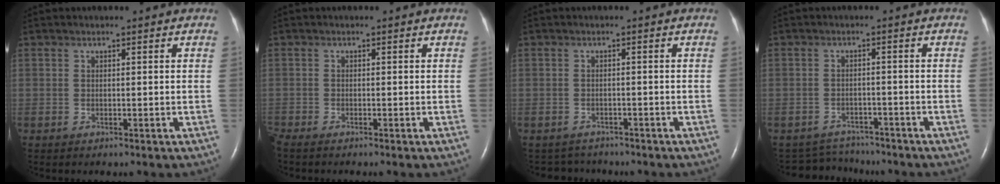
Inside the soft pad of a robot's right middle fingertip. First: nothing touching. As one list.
[{"total": 1.1, "force": [-1.0, -0.2, 0.4], "torque": [-0.014, -0.003, -0.023]}, {"total": 3.1, "force": [-2.8, 1.1, -0.5], "torque": [0.002, 0.000, -0.041]}, {"total": 5.1, "force": [-4.8, 1.1, -1.0], "torque": [0.006, 0.010, -0.073]}]